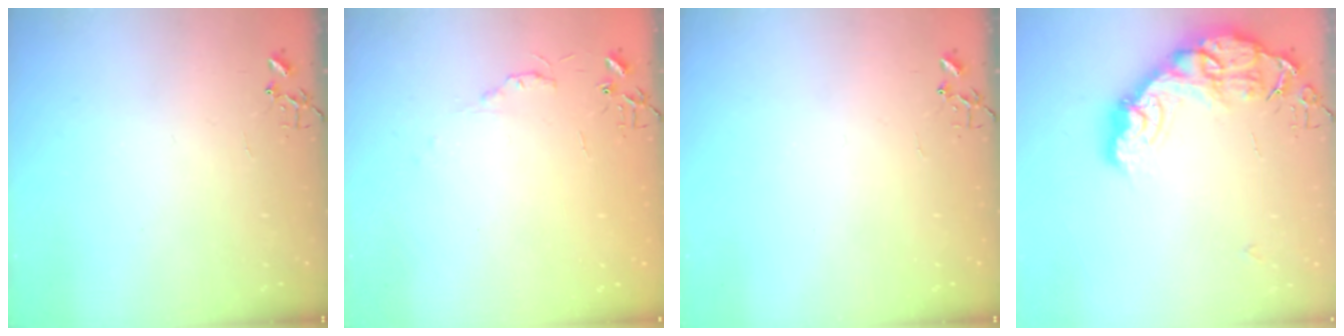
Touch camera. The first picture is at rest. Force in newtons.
{"total": 4.8, "press": 4.8, "slide": 0.7}
{"total": 0.0}
{"total": 18.2, "press": 18.2, "slide": 1.3}